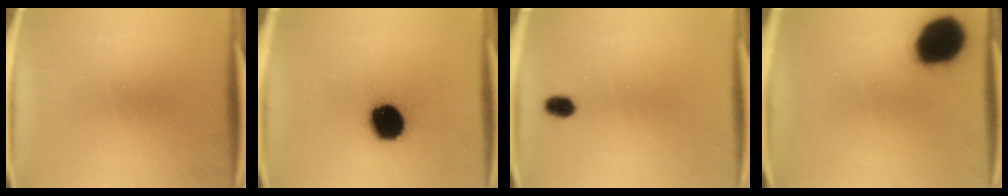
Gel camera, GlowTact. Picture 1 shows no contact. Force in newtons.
{"total": 15.9}
{"total": 2.7}
{"total": 18.7}